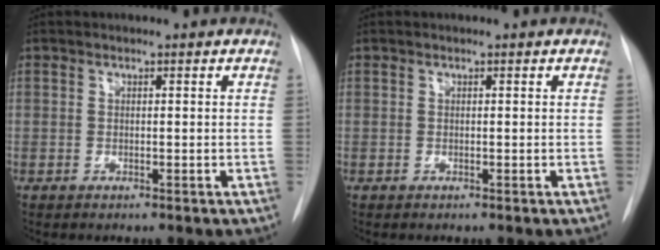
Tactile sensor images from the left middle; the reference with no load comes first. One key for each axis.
{"total": 0.0}